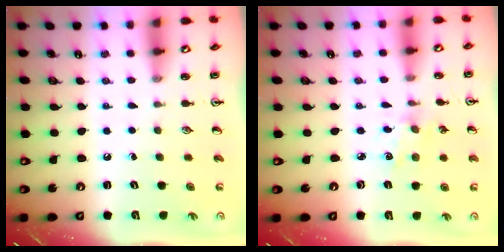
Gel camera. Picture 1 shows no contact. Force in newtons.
{"total": 2.9, "press": 2.8, "slide": 0.4}